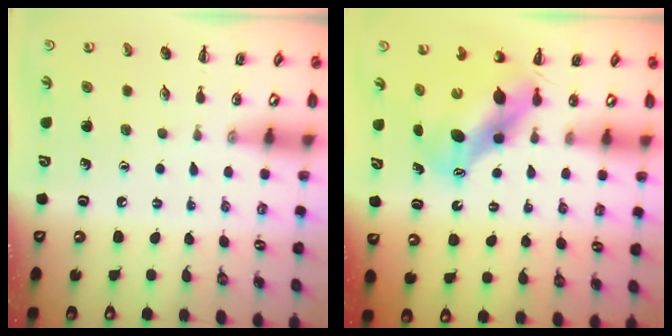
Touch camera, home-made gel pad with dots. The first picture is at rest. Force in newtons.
{"total": 6.9, "press": 6.7, "slide": 1.3}